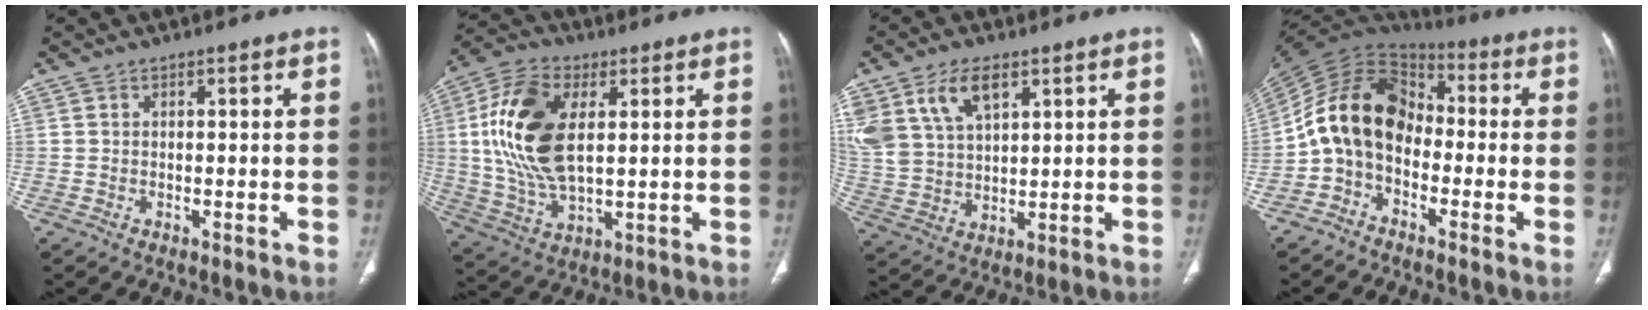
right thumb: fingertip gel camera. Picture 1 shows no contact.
{"total": 17.3, "force": [3.3, 9.1, 14.4], "torque": [-0.290, -0.001, 0.065]}
{"total": 13.2, "force": [6.8, 7.7, 8.4], "torque": [-0.165, -0.014, 0.143]}
{"total": 13.7, "force": [-2.6, 9.9, 9.1], "torque": [-0.151, 0.065, -0.065]}